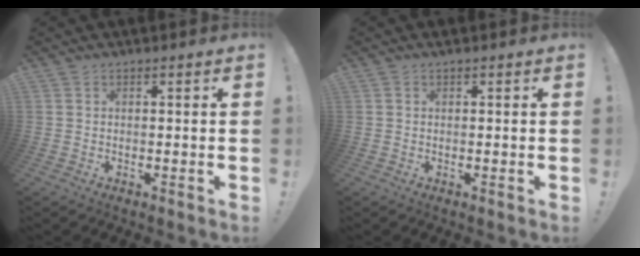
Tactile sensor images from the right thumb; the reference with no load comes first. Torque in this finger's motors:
{"motor_torque": [0.00, 0.34, -0.07, 0.08, 0.07]}